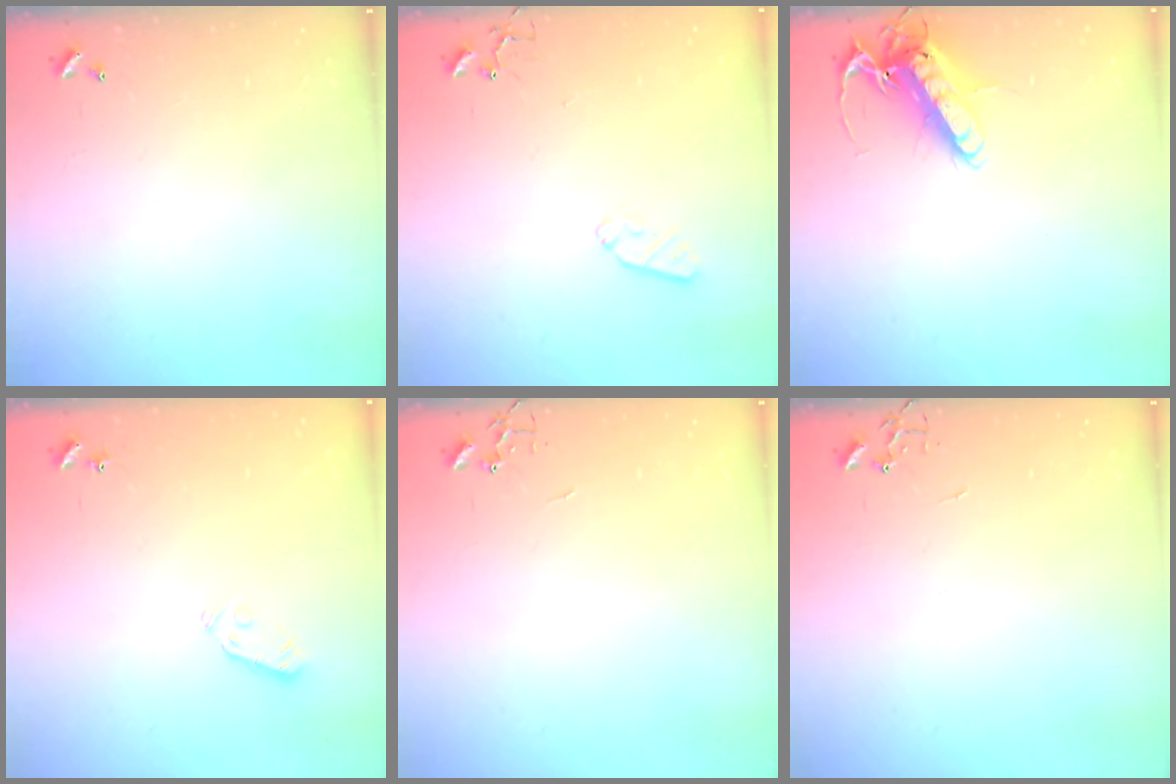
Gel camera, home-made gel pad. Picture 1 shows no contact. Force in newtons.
{"total": 5.2, "press": 5.1, "slide": 0.7}
{"total": 14.4, "press": 14.2, "slide": 2.2}
{"total": 4.1, "press": 4.0, "slide": 0.7}
{"total": 0.0}
{"total": 0.0}